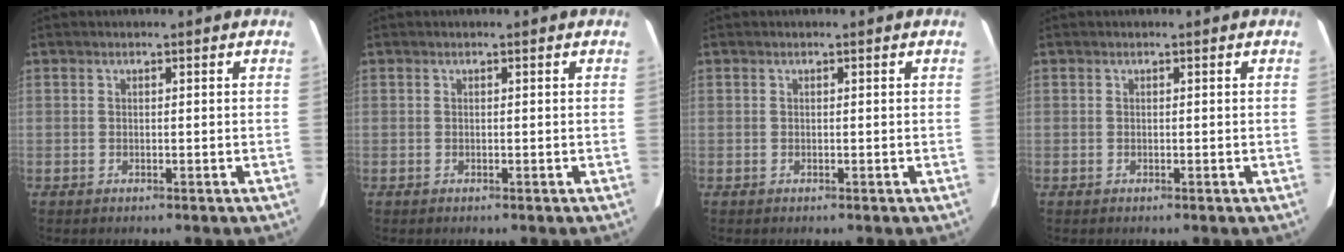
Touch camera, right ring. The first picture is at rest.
{"total": 0.0}
{"total": 0.0}
{"total": 0.0}